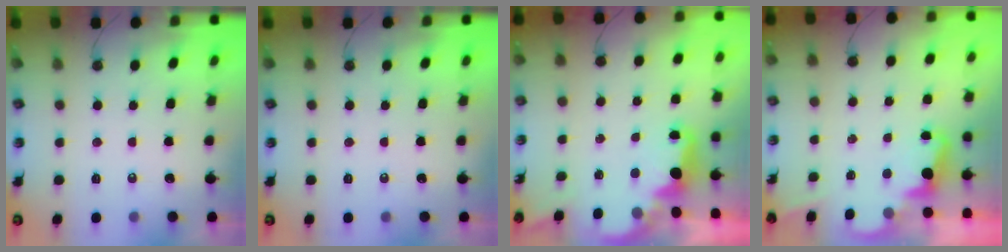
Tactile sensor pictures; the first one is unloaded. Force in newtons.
{"total": 0.0}
{"total": 2.8, "press": 2.7, "slide": 0.7}
{"total": 2.3, "press": 2.3, "slide": 0.5}